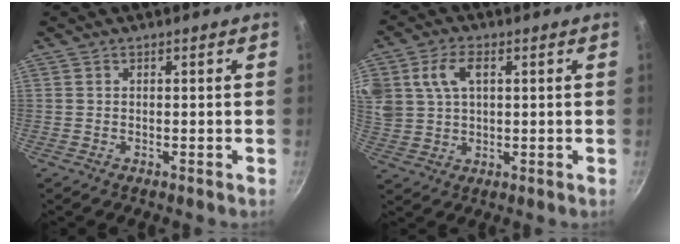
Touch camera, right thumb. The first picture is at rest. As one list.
[{"total": 12.3, "force": [4.1, 8.6, 7.8], "torque": [-0.165, 0.015, 0.079]}]